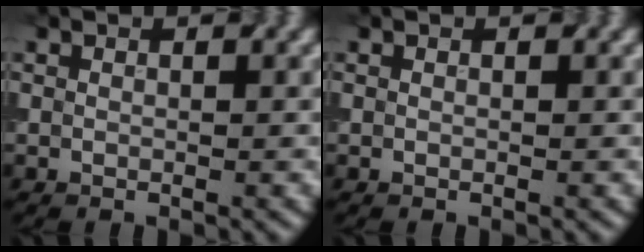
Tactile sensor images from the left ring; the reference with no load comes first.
{"total": 0.0}